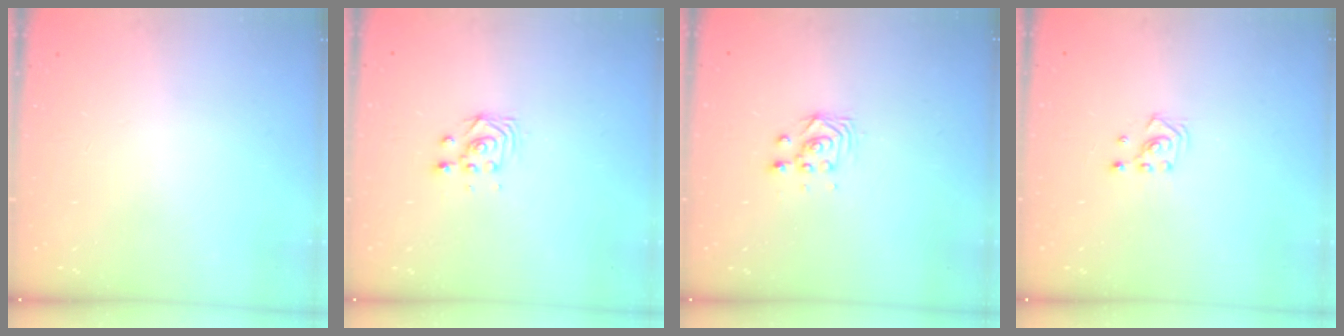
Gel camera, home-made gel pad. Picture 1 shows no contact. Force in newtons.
{"total": 2.9, "press": 2.9, "slide": 0.4}
{"total": 2.9, "press": 2.9, "slide": 0.4}
{"total": 2.6, "press": 2.6, "slide": 0.3}